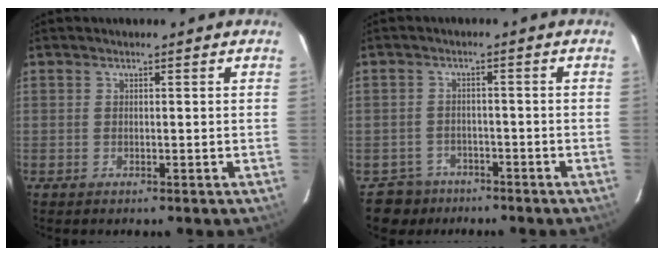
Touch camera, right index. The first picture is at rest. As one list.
[{"total": 4.9, "force": [-3.3, 3.5, -1.0], "torque": [0.018, 0.009, -0.055]}]